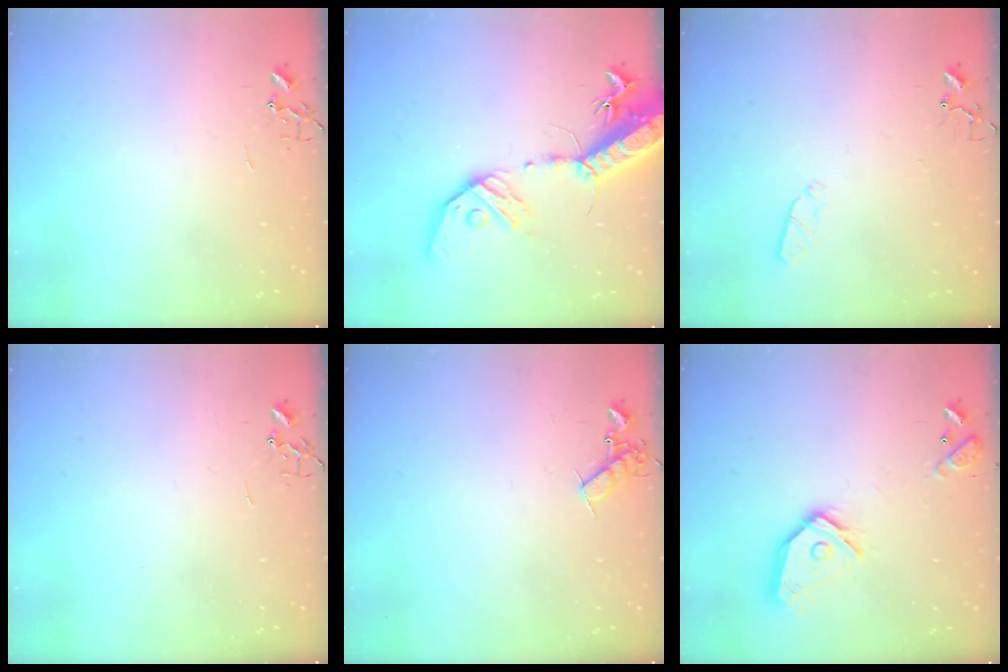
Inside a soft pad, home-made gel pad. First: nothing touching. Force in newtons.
{"total": 20.5, "press": 20.0, "slide": 4.4}
{"total": 3.6, "press": 3.6, "slide": 0.5}
{"total": 0.0}
{"total": 7.5, "press": 7.5, "slide": 0.8}
{"total": 14.7, "press": 14.6, "slide": 2.0}